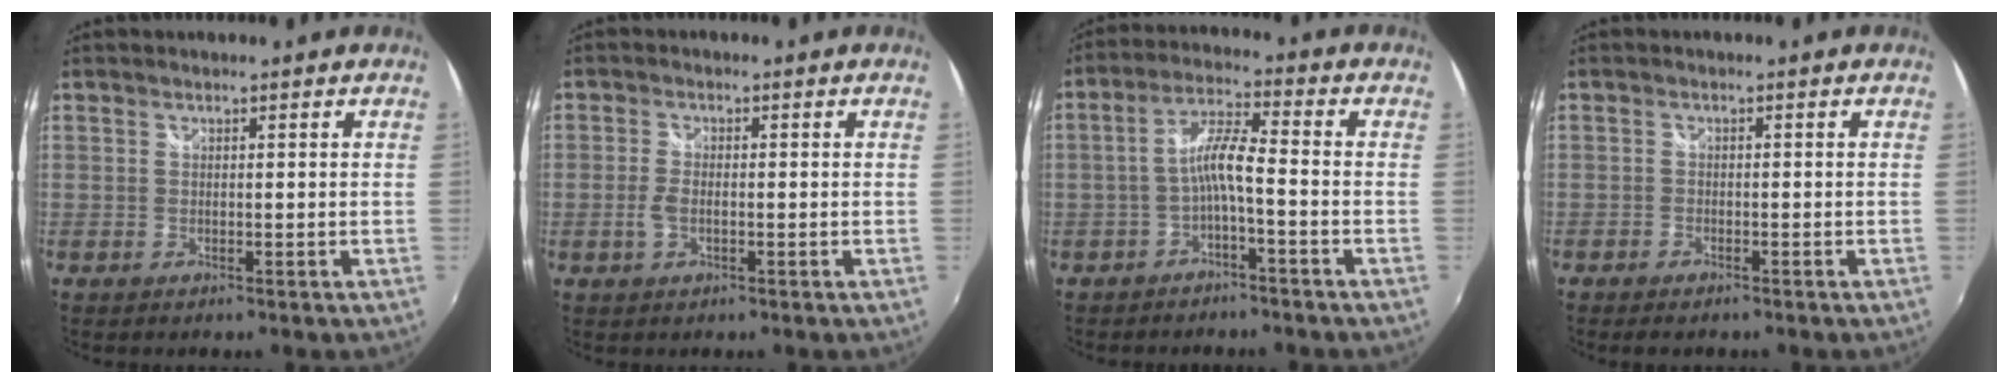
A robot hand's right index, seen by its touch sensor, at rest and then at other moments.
{"total": 3.1, "force": [-0.8, 1.5, 2.6], "torque": [-0.056, -0.002, -0.017]}
{"total": 5.8, "force": [-2.5, 0.5, 5.2], "torque": [-0.117, 0.014, -0.043]}
{"total": 2.5, "force": [-2.1, 1.1, 0.9], "torque": [-0.029, -0.006, -0.037]}